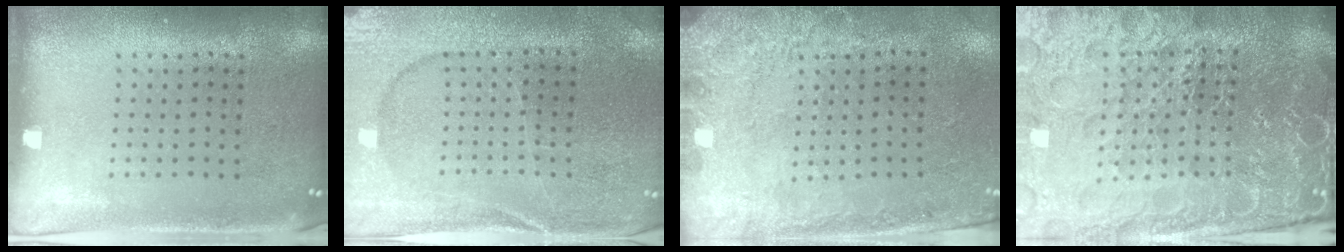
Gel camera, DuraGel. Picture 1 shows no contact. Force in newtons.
{"total": 1.5, "press": 1.5, "slide": 0.2}
{"total": 2.8, "press": 2.0, "slide": 1.9}
{"total": 5.6, "press": 5.2, "slide": 2.1}